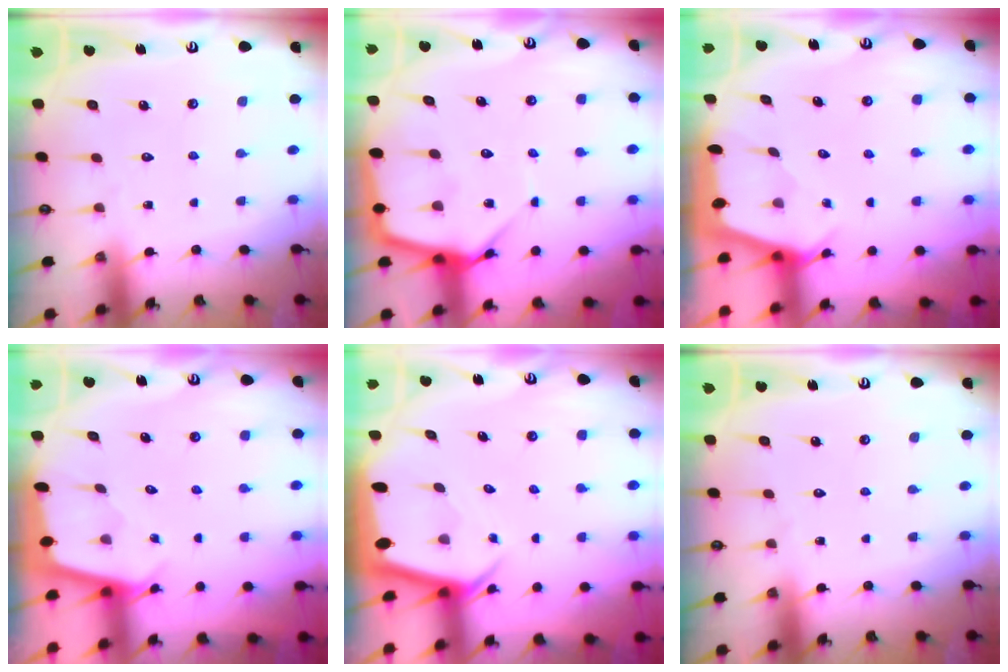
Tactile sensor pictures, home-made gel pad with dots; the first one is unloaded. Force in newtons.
{"total": 9.4, "press": 9.4, "slide": 0.7}
{"total": 3.4, "press": 3.4, "slide": 0.2}
{"total": 2.0, "press": 2.0, "slide": 0.2}
{"total": 3.5, "press": 3.5, "slide": 0.4}
{"total": 0.0}